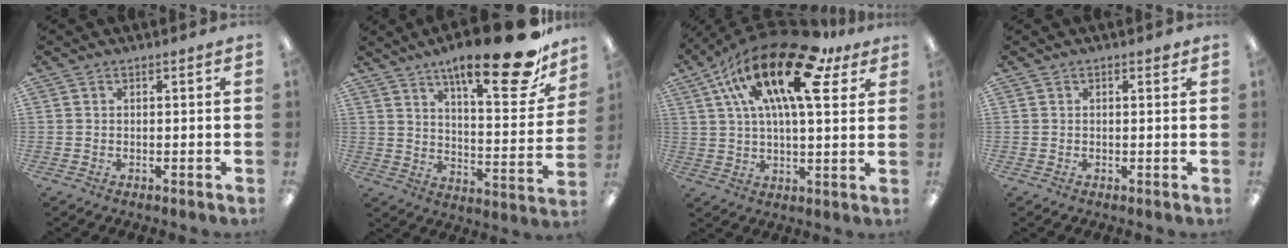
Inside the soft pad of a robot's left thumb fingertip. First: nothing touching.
{"total": 22.4, "force": [15.1, 6.4, 15.3], "torque": [-0.218, -0.101, 0.237]}
{"total": 24.3, "force": [12.0, 9.0, 19.1], "torque": [-0.338, -0.052, 0.189]}
{"total": 0.7, "force": [0.4, 0.3, 0.5], "torque": [-0.003, -0.001, 0.005]}